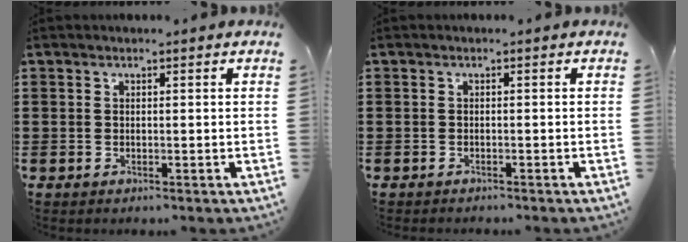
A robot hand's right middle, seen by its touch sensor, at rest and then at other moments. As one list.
[{"total": 0.6, "force": [-0.6, 0.0, -0.1], "torque": [0.002, -0.003, -0.013]}]